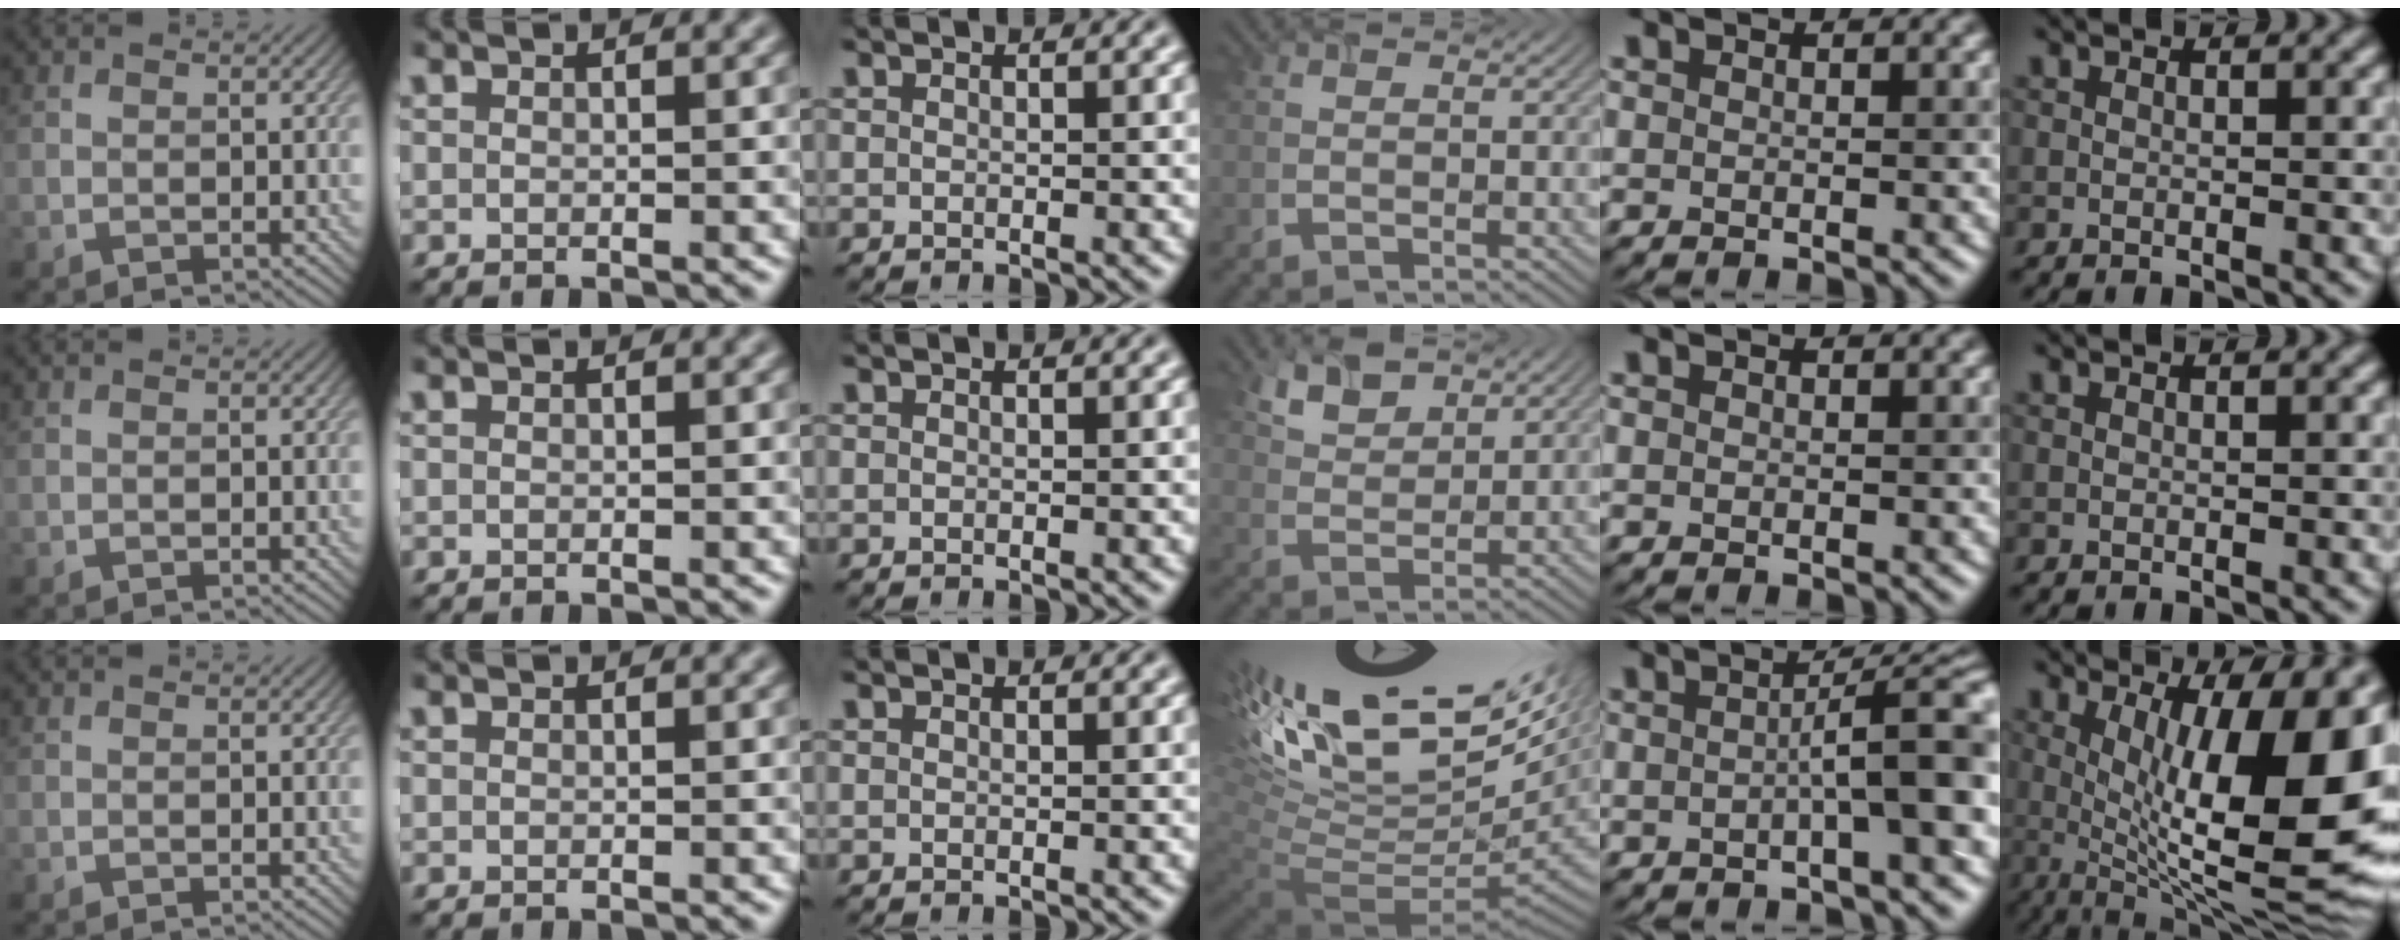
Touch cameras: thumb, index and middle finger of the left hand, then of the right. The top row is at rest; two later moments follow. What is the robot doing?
{"motion": "screw", "object": "timer"}